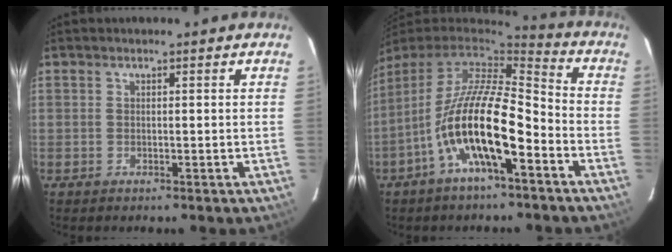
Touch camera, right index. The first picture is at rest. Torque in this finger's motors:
{"motor_torque": [1.30, -0.84, 1.06, 0.21]}